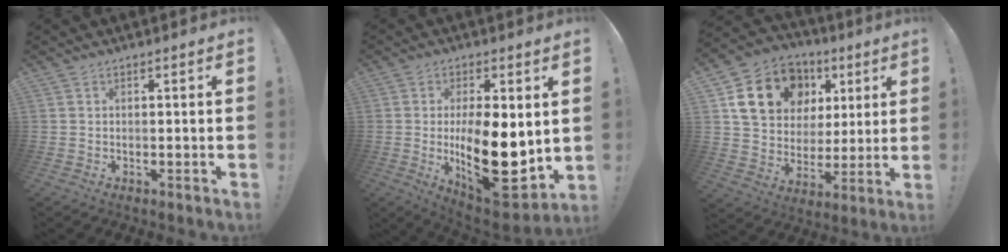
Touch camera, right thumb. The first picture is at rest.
{"total": 19.6, "force": [-2.0, 9.4, 17.1], "torque": [-0.268, -0.020, -0.021]}
{"total": 18.9, "force": [8.5, 14.2, 9.1], "torque": [-0.146, -0.026, 0.181]}